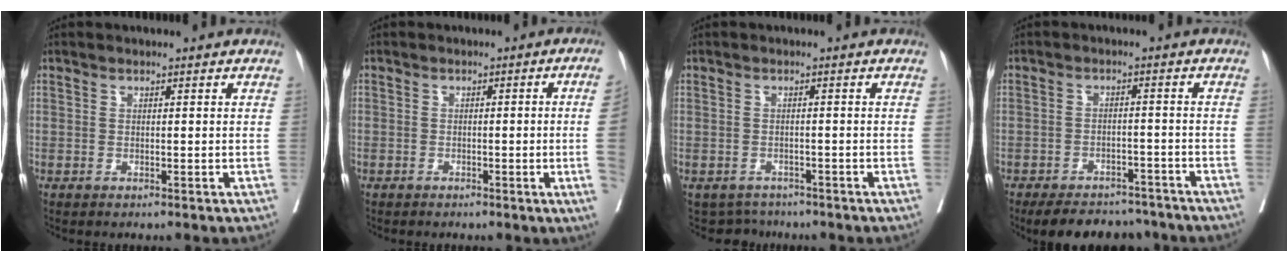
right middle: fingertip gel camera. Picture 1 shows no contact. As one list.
[{"total": 4.5, "force": [-1.0, -1.1, 4.3], "torque": [-0.047, -0.003, -0.017]}, {"total": 3.3, "force": [-2.9, 1.5, -0.6], "torque": [0.009, 0.002, -0.044]}, {"total": 11.1, "force": [-9.6, 4.5, 3.2], "torque": [-0.038, 0.008, -0.124]}]